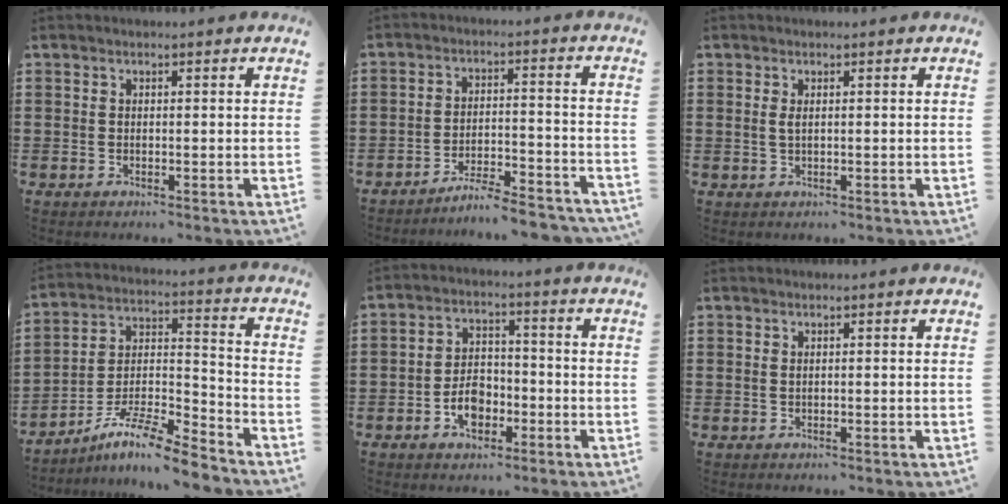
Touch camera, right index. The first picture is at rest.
{"total": 5.6, "force": [-5.3, 0.0, 1.7], "torque": [-0.030, -0.002, -0.104]}
{"total": 1.1, "force": [0.2, 0.5, 1.0], "torque": [-0.021, 0.004, 0.002]}
{"total": 10.1, "force": [-8.7, 1.0, 5.1], "torque": [-0.089, 0.017, -0.170]}
{"total": 5.3, "force": [-2.3, 3.5, 3.2], "torque": [-0.056, 0.004, -0.044]}
{"total": 0.0}